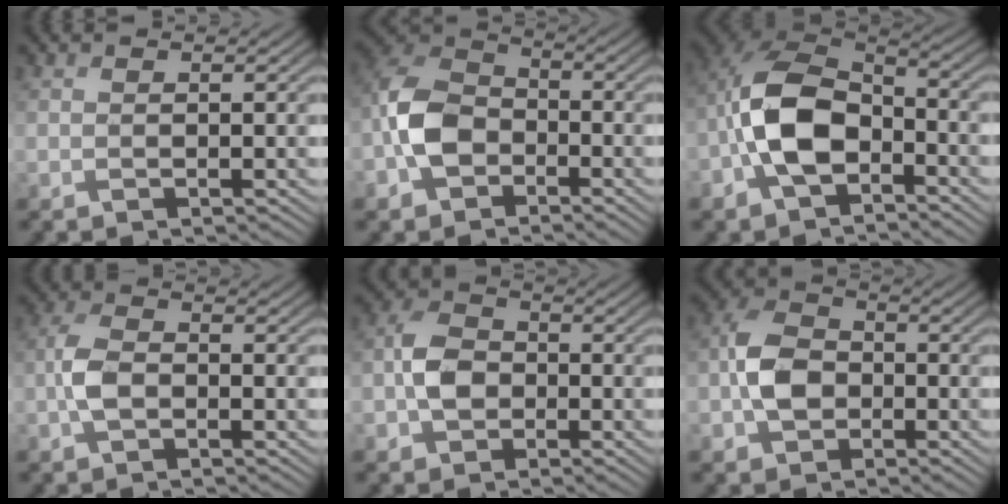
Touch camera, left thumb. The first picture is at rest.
{"total": 7.5, "force": [-2.4, 5.4, 4.6], "torque": [-0.107, 0.009, -0.066]}
{"total": 10.7, "force": [-3.1, 6.1, 8.2], "torque": [-0.178, 0.008, -0.076]}
{"total": 3.1, "force": [-0.8, 1.5, 2.6], "torque": [-0.060, 0.010, -0.027]}
{"total": 4.6, "force": [-1.0, 3.5, 2.8], "torque": [-0.057, 0.010, -0.031]}
{"total": 6.0, "force": [-1.2, 4.4, 3.8], "torque": [-0.078, 0.013, -0.038]}